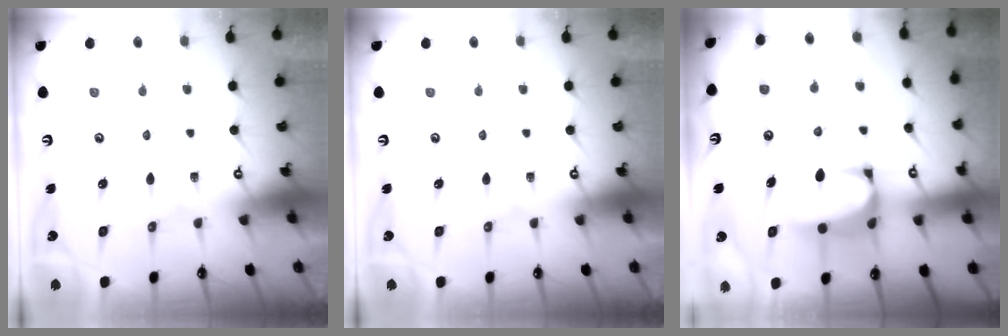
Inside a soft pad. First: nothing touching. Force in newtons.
{"total": 0.0}
{"total": 2.5, "press": 2.3, "slide": 1.1}